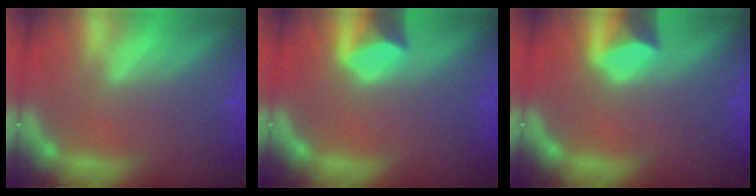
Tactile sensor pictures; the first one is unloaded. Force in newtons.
{"total": 3.0}
{"total": 3.0}